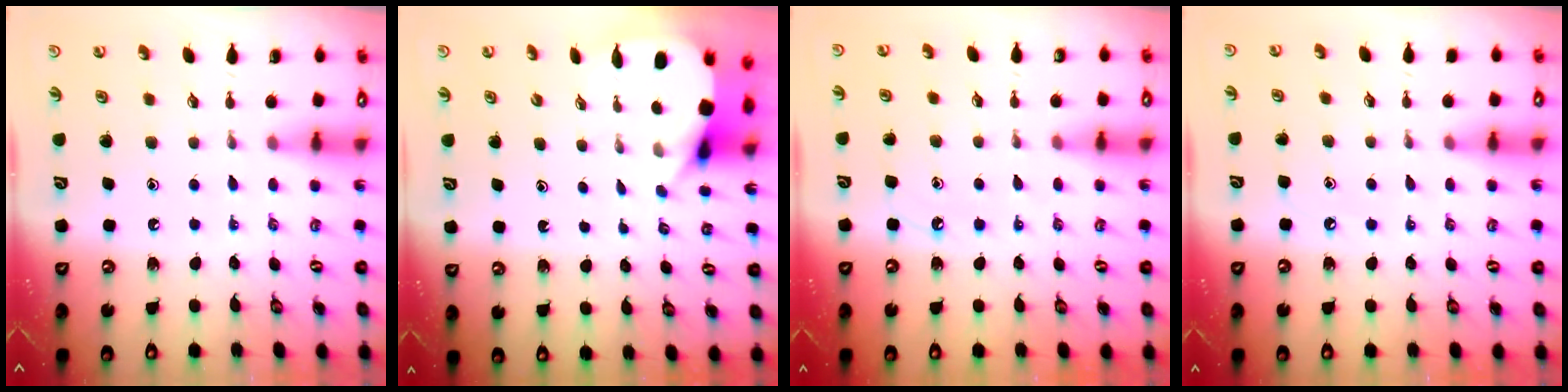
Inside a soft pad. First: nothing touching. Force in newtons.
{"total": 3.9, "press": 3.9, "slide": 0.2}
{"total": 5.8, "press": 5.8, "slide": 0.6}
{"total": 4.7, "press": 4.7, "slide": 0.6}